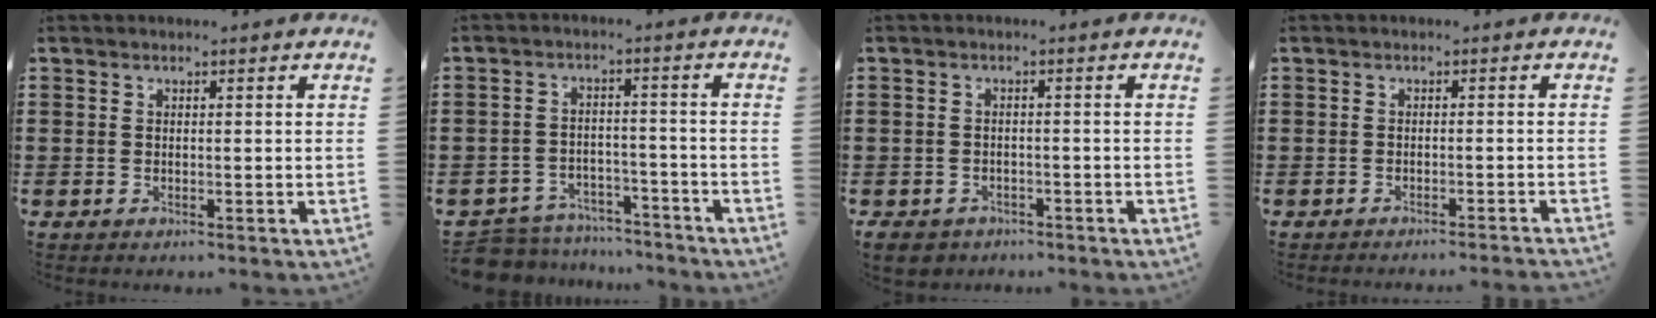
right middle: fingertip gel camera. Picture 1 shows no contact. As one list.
[{"total": 5.7, "force": [-5.6, 1.0, 0.2], "torque": [-0.017, 0.010, -0.118]}, {"total": 2.4, "force": [-2.2, 0.9, 0.2], "torque": [-0.011, 0.001, -0.048]}, {"total": 1.3, "force": [-1.2, -0.3, 0.3], "torque": [-0.005, 0.002, -0.025]}]